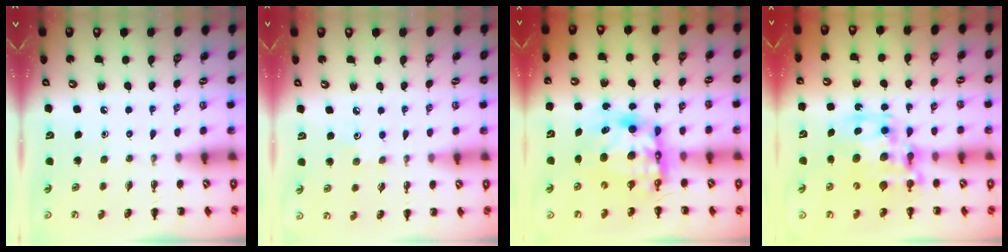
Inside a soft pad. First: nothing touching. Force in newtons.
{"total": 3.0, "press": 2.9, "slide": 0.8}
{"total": 9.2, "press": 9.0, "slide": 2.2}
{"total": 13.4, "press": 13.1, "slide": 3.1}